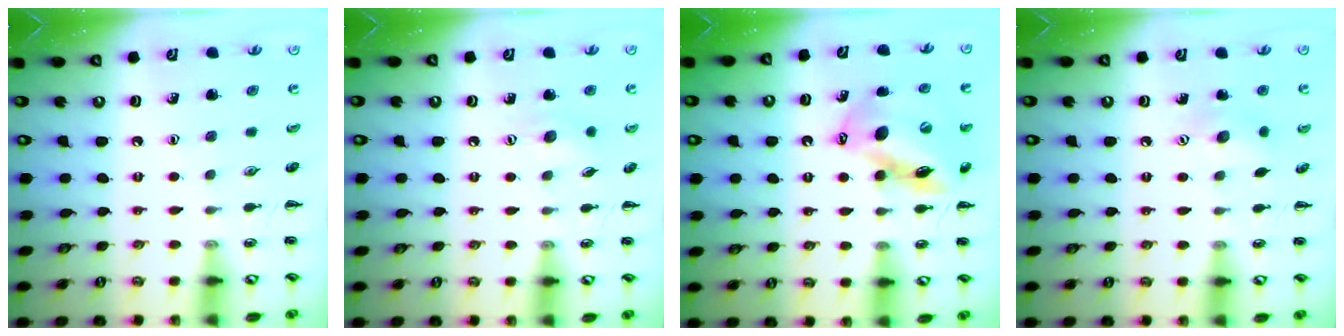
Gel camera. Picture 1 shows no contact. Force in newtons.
{"total": 5.5, "press": 5.4, "slide": 1.3}
{"total": 13.6, "press": 13.1, "slide": 3.6}
{"total": 6.2, "press": 6.0, "slide": 1.7}